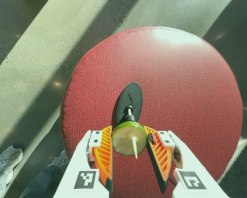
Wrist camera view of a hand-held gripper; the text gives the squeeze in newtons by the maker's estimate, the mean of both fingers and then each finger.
{"total": 9.8, "left": 9.8, "right": 9.8}